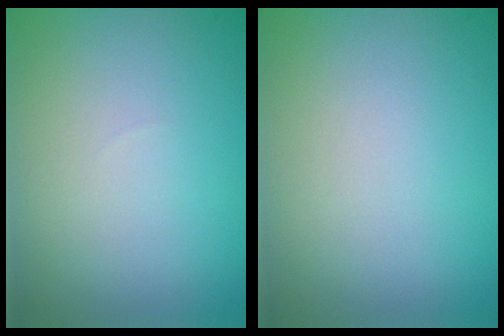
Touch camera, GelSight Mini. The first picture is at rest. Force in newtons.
{"total": 0.0}